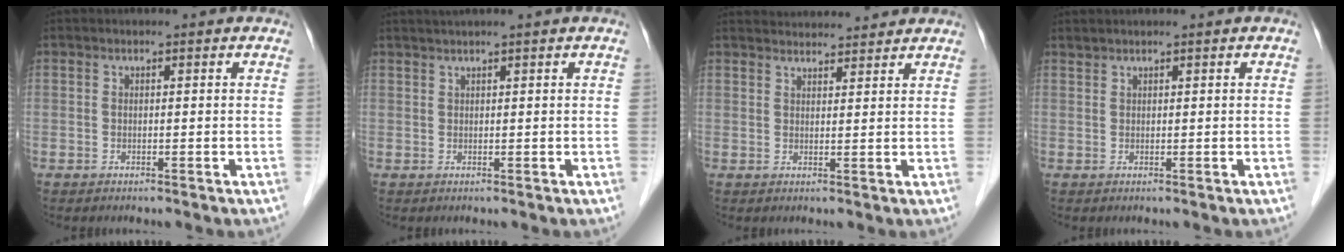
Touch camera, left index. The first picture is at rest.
{"total": 2.6, "force": [2.3, -0.5, 1.1], "torque": [-0.012, 0.026, 0.044]}
{"total": 8.0, "force": [7.9, 1.2, 1.1], "torque": [-0.014, 0.028, 0.104]}
{"total": 1.2, "force": [1.2, 0.0, 0.1], "torque": [-0.005, 0.012, 0.027]}